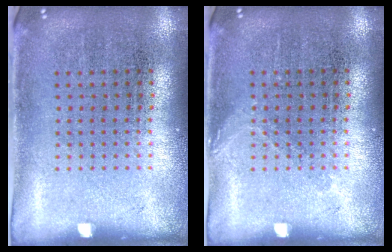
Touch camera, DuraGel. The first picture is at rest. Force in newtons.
{"total": 0.8, "press": 0.8, "slide": 0.2}